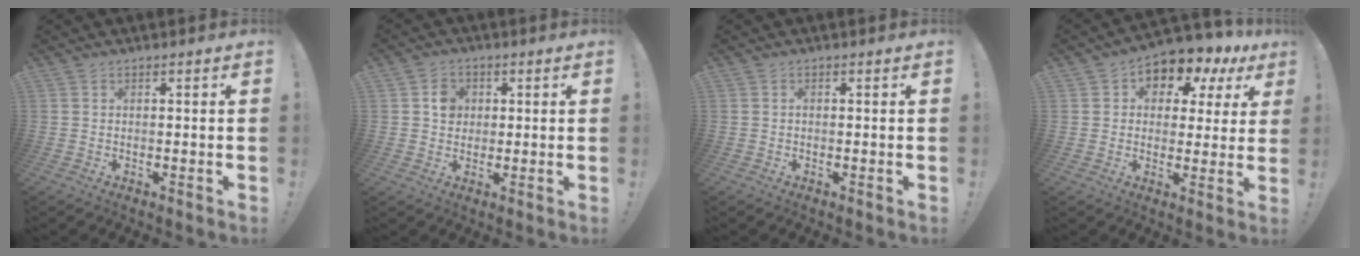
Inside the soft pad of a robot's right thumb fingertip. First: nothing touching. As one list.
[{"total": 5.1, "force": [0.9, 4.6, 2.1], "torque": [-0.011, -0.001, 0.012]}, {"total": 0.5, "force": [-0.3, 0.3, 0.3], "torque": [-0.007, 0.003, -0.006]}, {"total": 6.9, "force": [3.6, 5.0, 3.0], "torque": [-0.037, -0.034, 0.066]}]